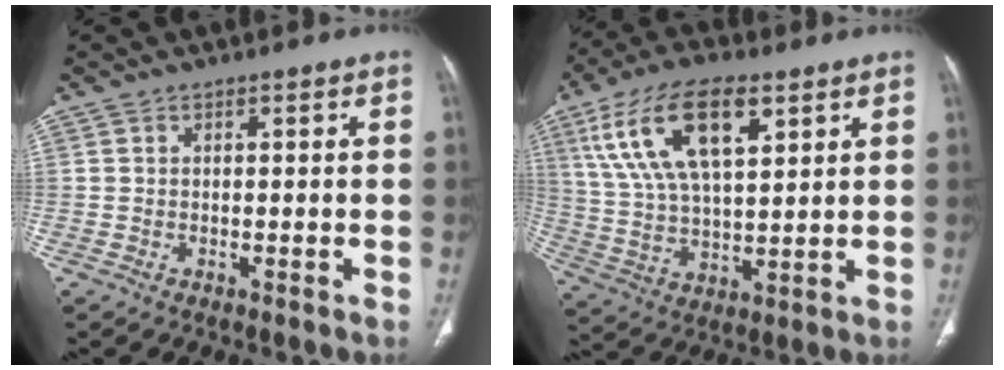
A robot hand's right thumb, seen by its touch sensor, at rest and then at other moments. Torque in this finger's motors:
{"motor_torque": [-1.70, 2.95, 1.85, 0.92, 0.58]}